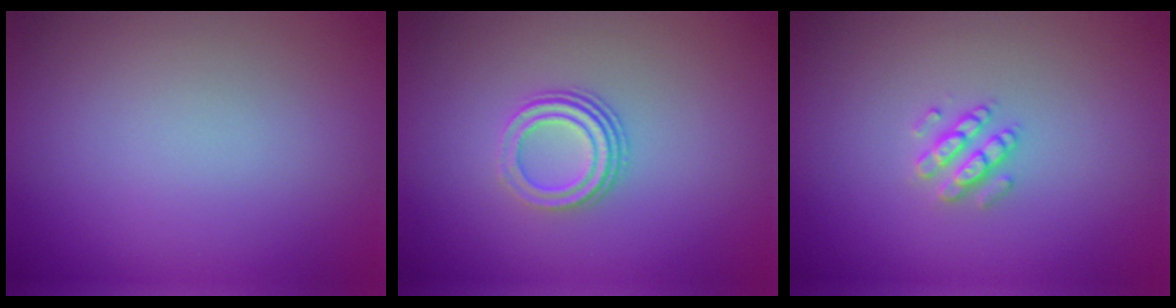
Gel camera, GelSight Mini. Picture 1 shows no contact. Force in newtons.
{"total": 2.9, "press": 2.0, "slide": 2.0}
{"total": 2.1, "press": 2.0, "slide": 0.5}